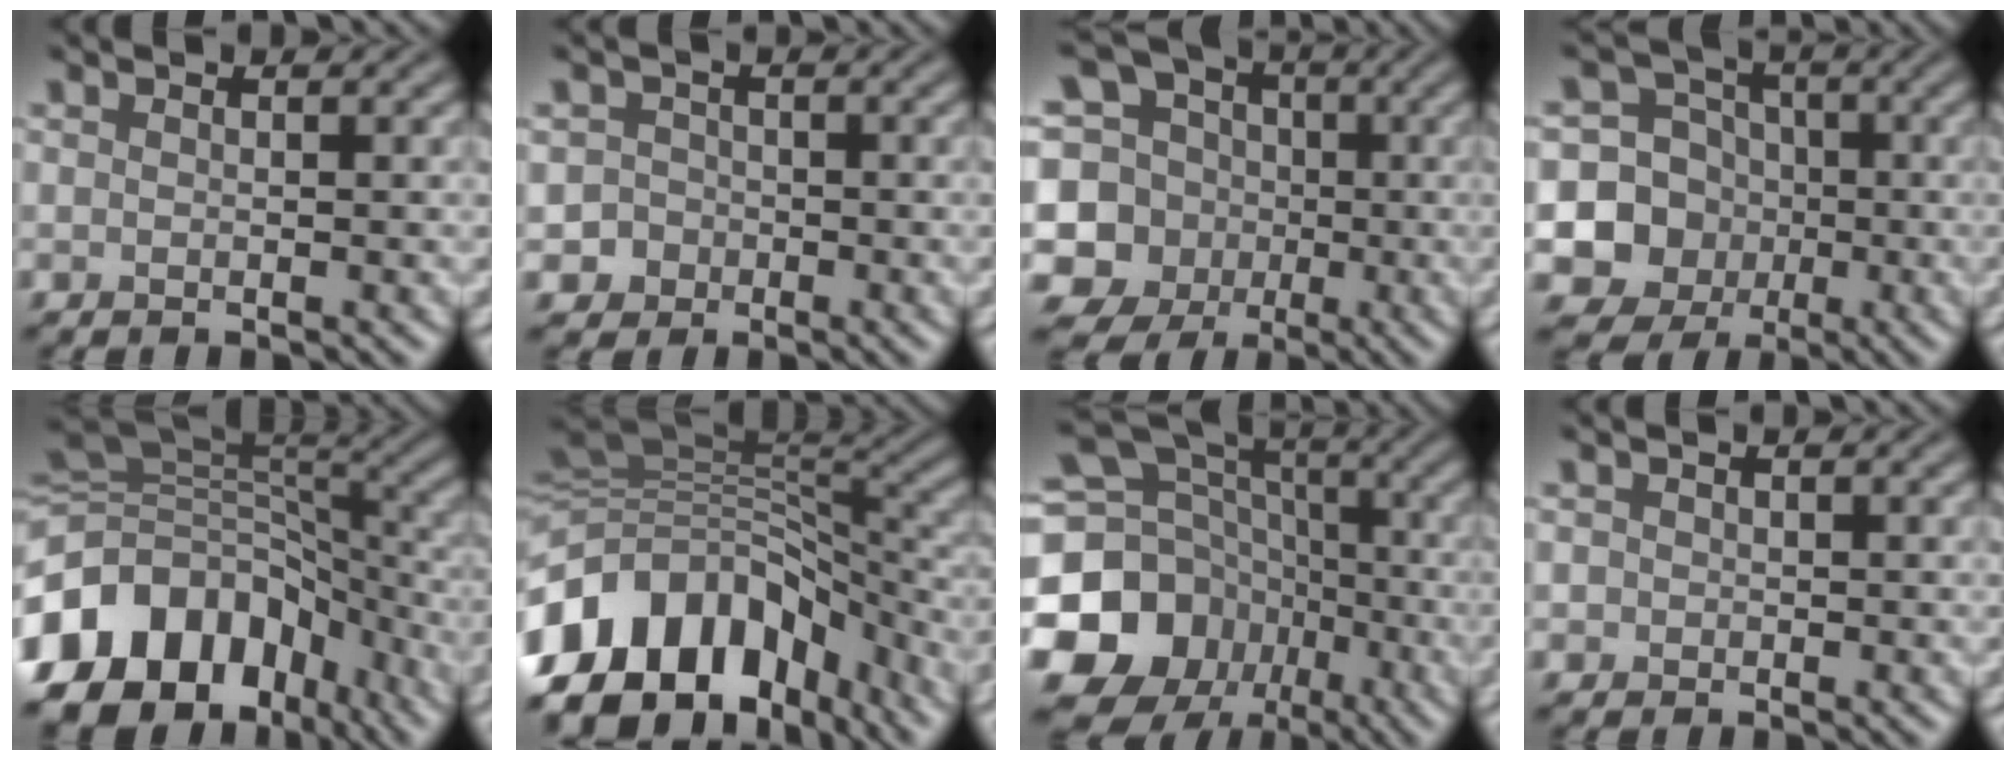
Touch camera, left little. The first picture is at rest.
{"total": 2.8, "force": [-1.3, 2.5, 0.1], "torque": [0.030, 0.003, -0.026]}
{"total": 14.5, "force": [-0.6, 13.6, 5.0], "torque": [-0.139, 0.014, -0.035]}
{"total": 9.9, "force": [-2.3, 9.4, 2.2], "torque": [-0.045, -0.003, -0.059]}
{"total": 16.3, "force": [-7.1, 11.5, 9.1], "torque": [-0.212, -0.006, -0.117]}
{"total": 15.3, "force": [-7.4, 9.9, 9.1], "torque": [-0.200, 0.007, -0.122]}
{"total": 16.8, "force": [-5.6, 14.4, 6.4], "torque": [-0.154, -0.013, -0.119]}
{"total": 0.9, "force": [0.0, 0.9, 0.1], "torque": [0.007, -0.001, -0.002]}